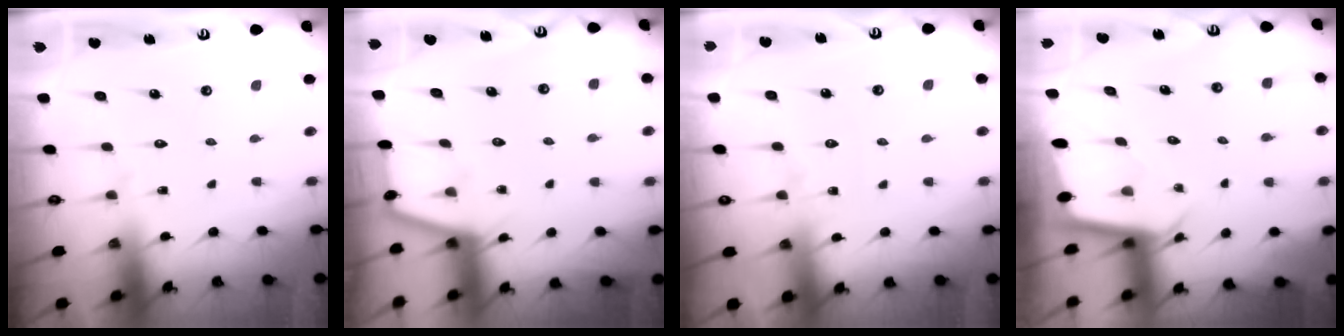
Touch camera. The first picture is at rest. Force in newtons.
{"total": 1.9, "press": 1.9, "slide": 0.3}
{"total": 3.3, "press": 3.2, "slide": 0.4}
{"total": 2.1, "press": 2.1, "slide": 0.0}